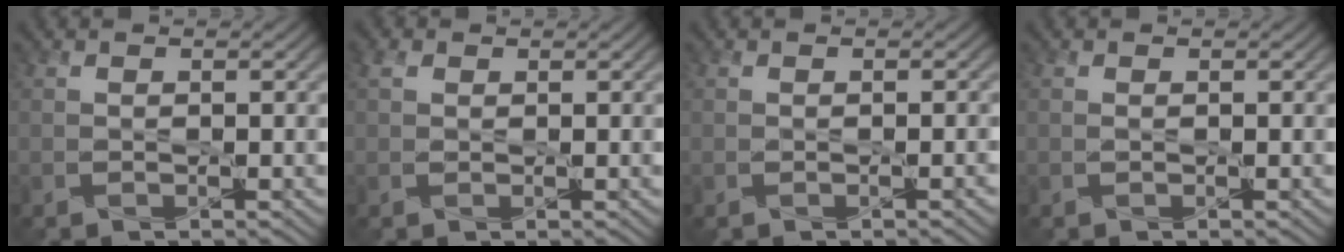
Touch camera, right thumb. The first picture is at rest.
{"total": 1.5, "force": [0.6, 1.1, 0.8], "torque": [-0.022, 0.005, 0.010]}
{"total": 0.5, "force": [-0.2, 0.0, 0.5], "torque": [-0.006, -0.001, -0.003]}
{"total": 0.0}